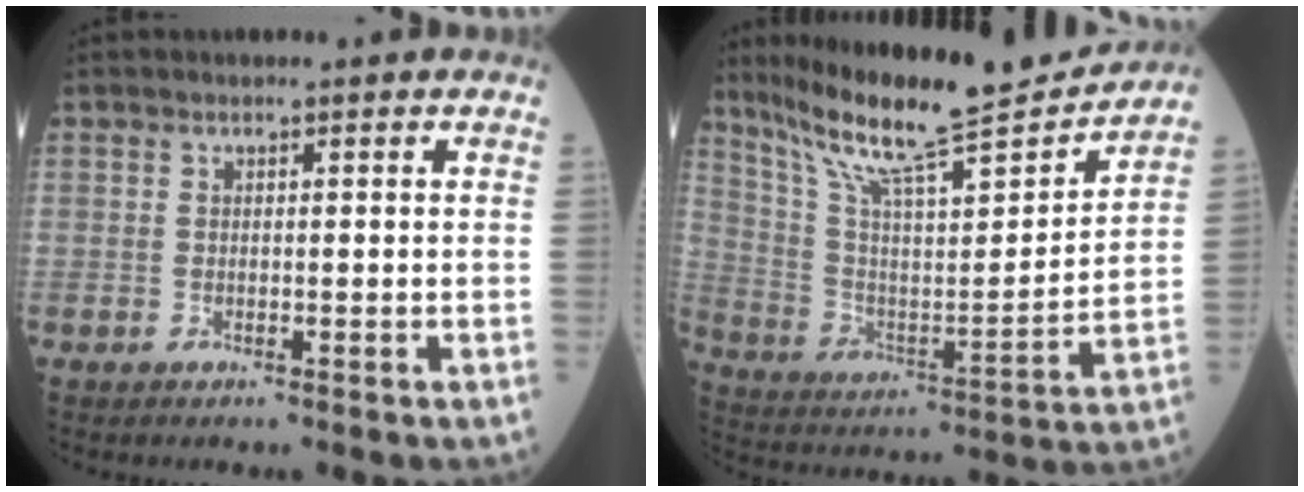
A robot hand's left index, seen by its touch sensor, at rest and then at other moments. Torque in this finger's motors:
{"motor_torque": [1.04, -1.10, 0.36, 0.14]}